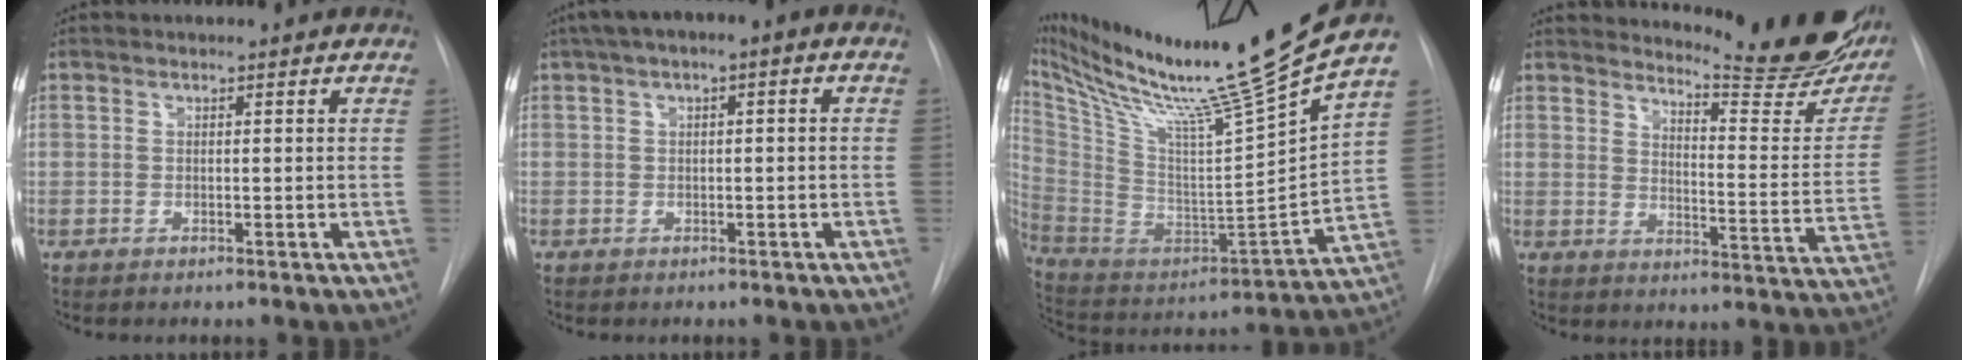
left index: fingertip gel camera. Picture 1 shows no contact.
{"total": 4.7, "force": [1.3, 2.0, 4.0], "torque": [-0.066, 0.027, 0.015]}
{"total": 26.8, "force": [21.0, -2.9, 16.4], "torque": [-0.283, -0.066, 0.349]}
{"total": 19.5, "force": [17.5, 2.2, 8.2], "torque": [-0.104, -0.098, 0.207]}